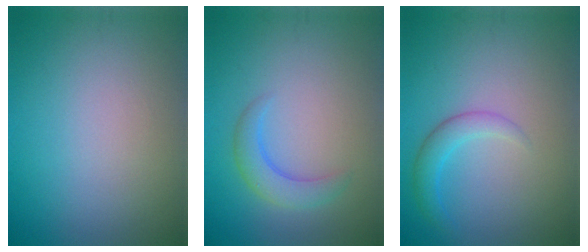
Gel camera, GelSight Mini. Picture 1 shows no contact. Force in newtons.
{"total": 2.7, "press": 2.7, "slide": 0.1}
{"total": 2.2, "press": 2.2, "slide": 0.0}